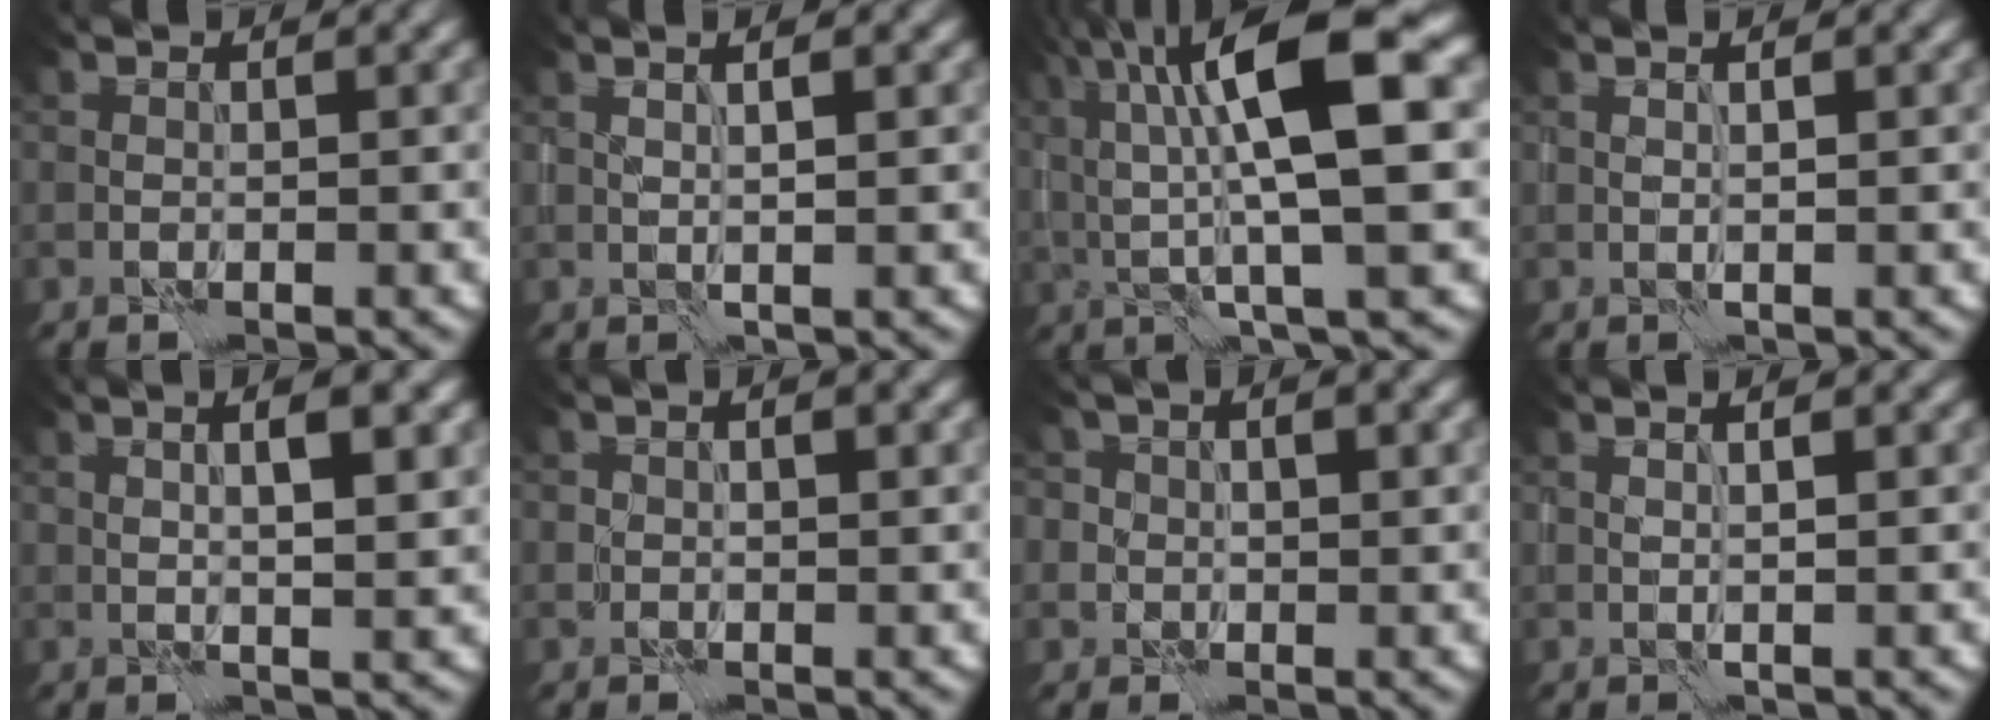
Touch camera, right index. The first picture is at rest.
{"total": 2.1, "force": [1.1, 0.3, 1.7], "torque": [-0.011, 0.001, 0.010]}
{"total": 11.5, "force": [3.4, 2.6, 10.7], "torque": [-0.180, 0.016, 0.058]}
{"total": 0.7, "force": [0.5, -0.2, 0.5], "torque": [-0.012, 0.001, 0.010]}
{"total": 4.1, "force": [1.4, 0.7, 3.8], "torque": [-0.048, 0.006, 0.017]}
{"total": 1.3, "force": [0.3, 0.7, 1.1], "torque": [-0.016, 0.000, 0.004]}
{"total": 3.1, "force": [0.8, 2.7, 1.4], "torque": [0.002, 0.006, -0.017]}
{"total": 1.3, "force": [0.7, -0.1, 1.1], "torque": [-0.015, -0.003, 0.014]}